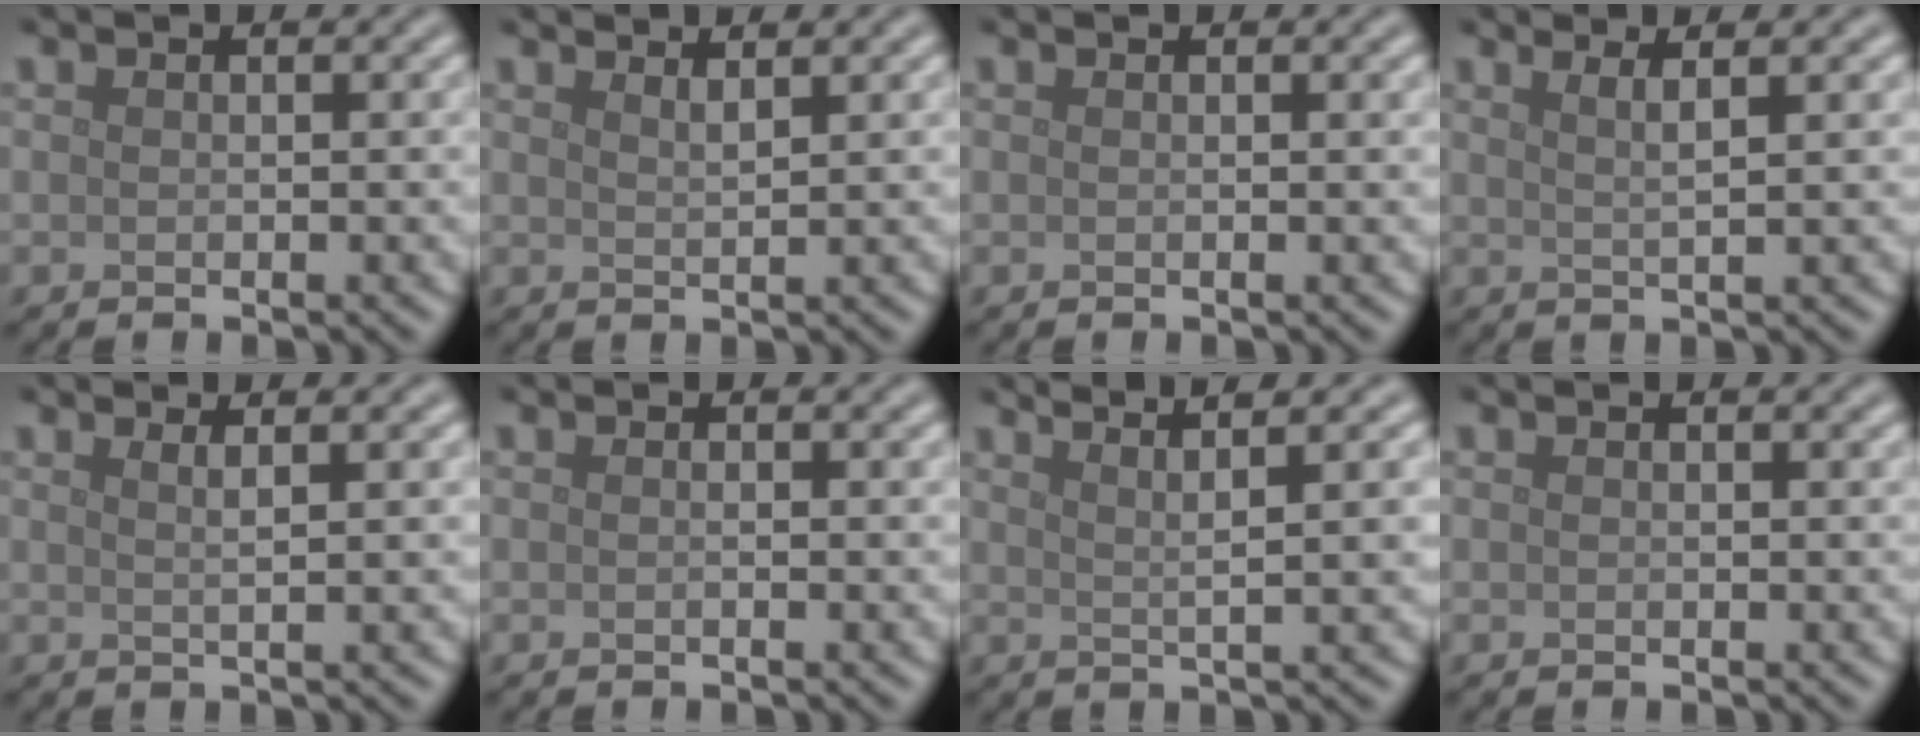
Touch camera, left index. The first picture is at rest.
{"total": 1.9, "force": [1.6, 0.5, 0.9], "torque": [0.000, 0.007, 0.010]}
{"total": 1.1, "force": [0.2, 0.4, 1.1], "torque": [-0.008, 0.004, 0.000]}
{"total": 3.2, "force": [1.8, 1.1, 2.4], "torque": [-0.018, 0.013, -0.001]}
{"total": 2.7, "force": [1.4, 1.0, 2.1], "torque": [-0.016, 0.010, -0.004]}
{"total": 0.8, "force": [0.0, 0.1, 0.8], "torque": [-0.010, 0.001, -0.002]}
{"total": 5.7, "force": [3.8, 1.1, 4.1], "torque": [-0.055, 0.022, 0.035]}
{"total": 0.6, "force": [0.4, 0.1, 0.4], "torque": [-0.004, 0.003, 0.006]}